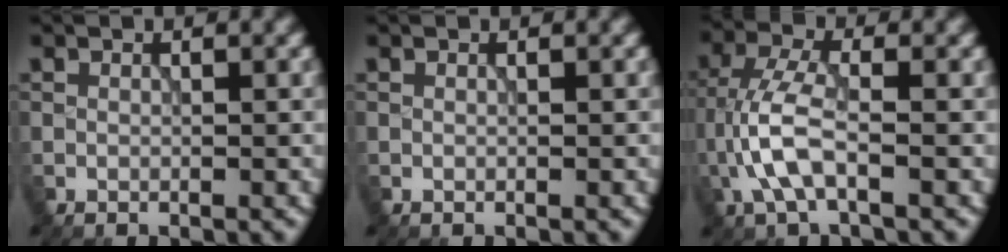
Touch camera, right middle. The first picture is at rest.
{"total": 0.0}
{"total": 4.8, "force": [-1.6, 1.8, 4.1], "torque": [-0.096, 0.009, -0.037]}